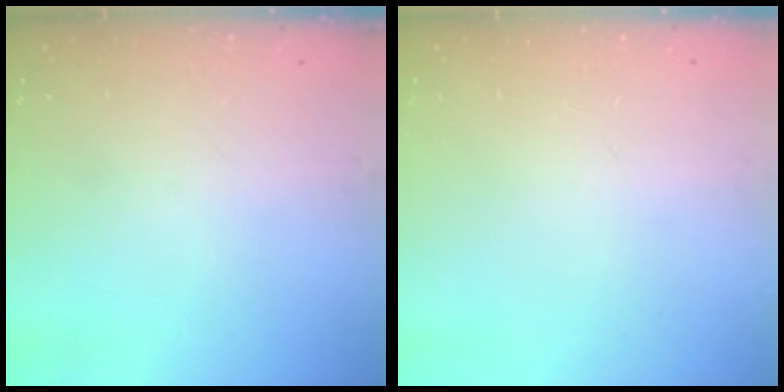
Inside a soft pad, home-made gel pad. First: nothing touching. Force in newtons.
{"total": 0.0}